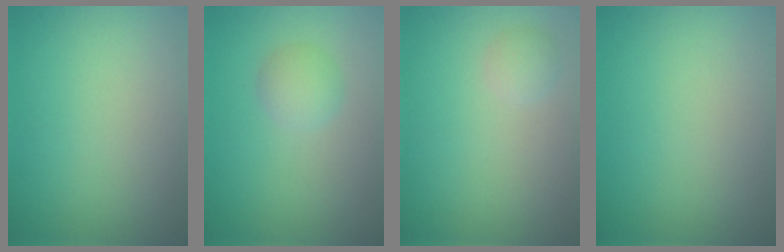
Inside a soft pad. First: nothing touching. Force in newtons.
{"total": 1.8, "press": 1.8, "slide": 0.1}
{"total": 1.1, "press": 1.1, "slide": 0.0}
{"total": 0.0}